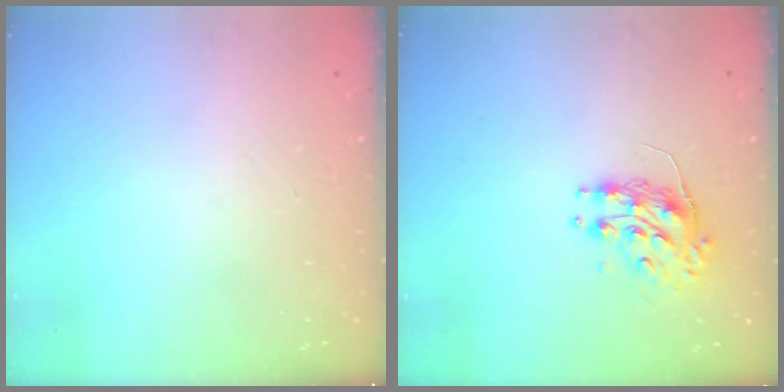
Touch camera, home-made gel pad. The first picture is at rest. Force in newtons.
{"total": 8.7, "press": 8.7, "slide": 0.8}